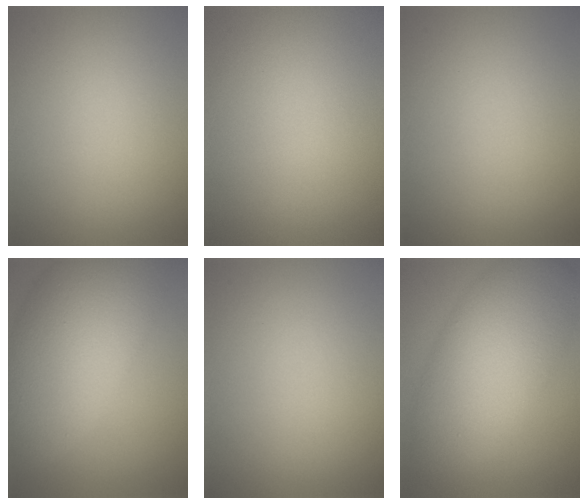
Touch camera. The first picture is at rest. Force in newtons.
{"total": 0.0}
{"total": 0.0}
{"total": 11.4, "press": 11.4, "slide": 0.3}
{"total": 0.0}
{"total": 9.4, "press": 9.4, "slide": 0.2}